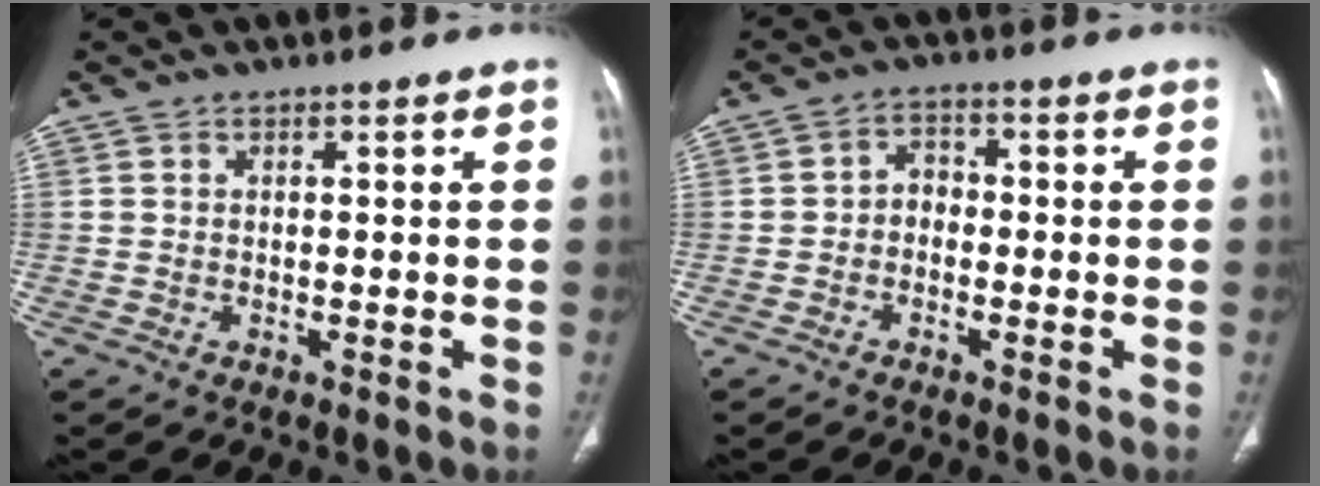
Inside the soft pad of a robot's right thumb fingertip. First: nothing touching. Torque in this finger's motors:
{"motor_torque": [-0.53, -0.17, 0.27, -0.33, -0.06]}